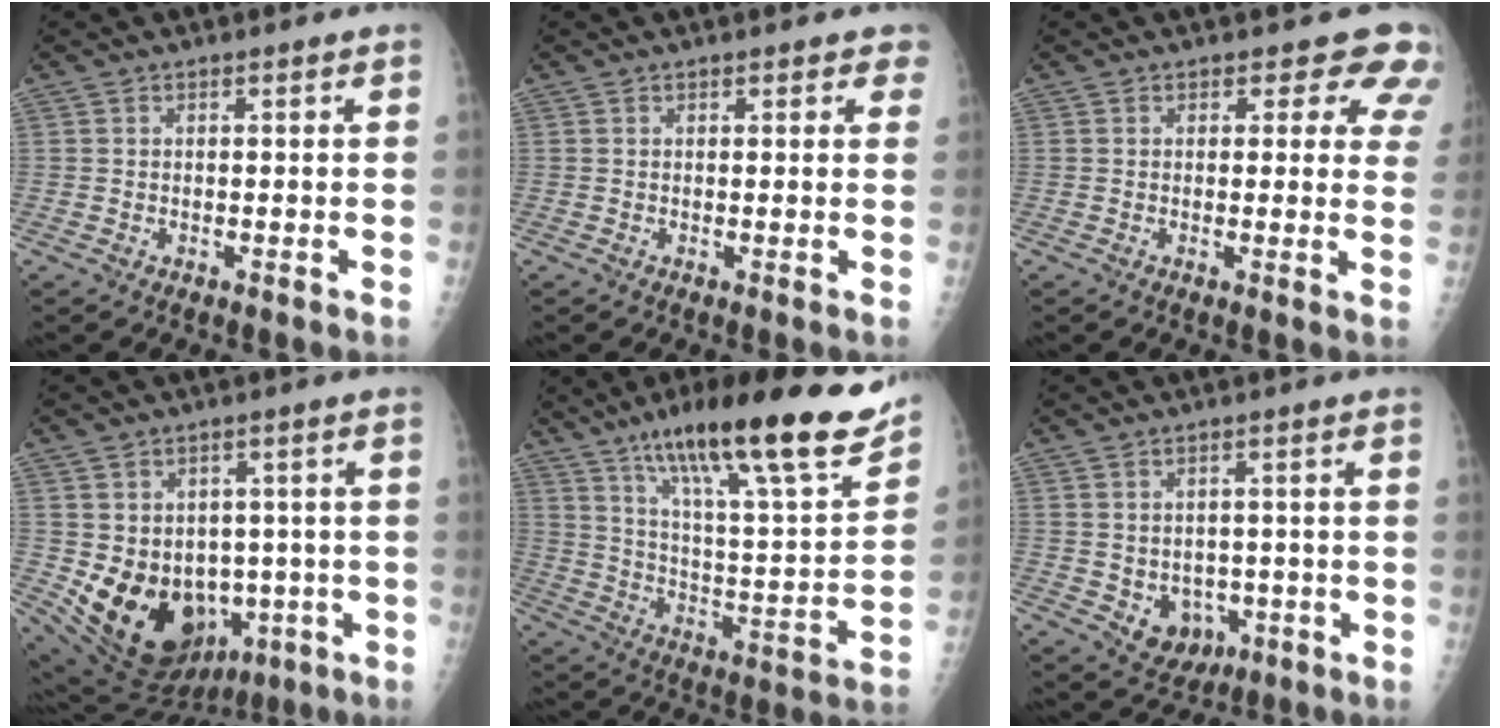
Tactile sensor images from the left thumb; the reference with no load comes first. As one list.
[{"total": 2.2, "force": [1.5, 1.2, 1.1], "torque": [0.012, -0.002, 0.011]}, {"total": 7.4, "force": [5.9, 3.9, 2.3], "torque": [0.026, -0.024, 0.041]}, {"total": 17.4, "force": [-3.4, 13.5, 10.3], "torque": [-0.147, 0.007, -0.016]}, {"total": 26.5, "force": [18.3, 4.3, 18.7], "torque": [-0.275, -0.062, 0.294]}, {"total": 7.0, "force": [-1.6, 5.7, 3.7], "torque": [-0.028, 0.008, -0.005]}]